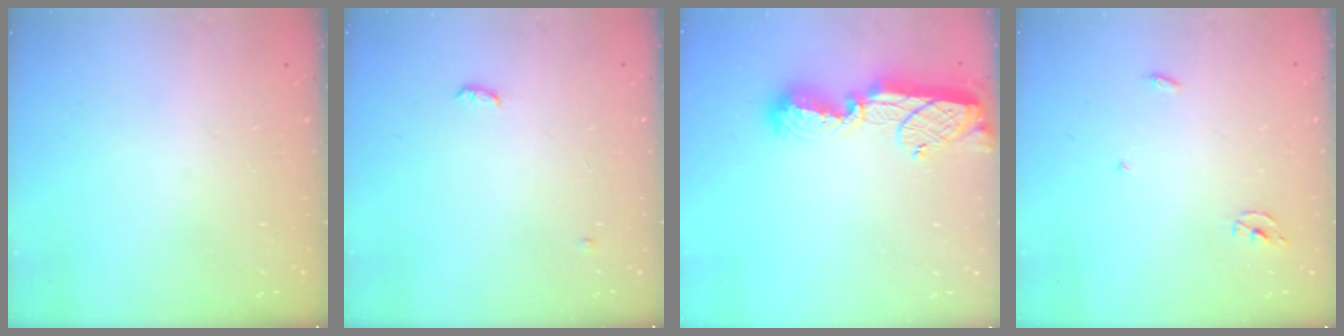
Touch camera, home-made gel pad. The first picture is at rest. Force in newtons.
{"total": 7.6, "press": 4.2, "slide": 6.4}
{"total": 12.7, "press": 12.7, "slide": 1.0}
{"total": 2.3, "press": 2.3, "slide": 0.2}